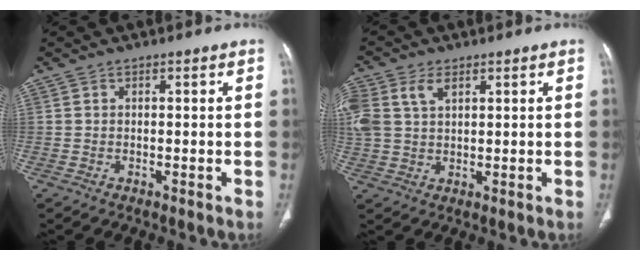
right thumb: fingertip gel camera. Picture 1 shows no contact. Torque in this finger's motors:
{"motor_torque": [0.10, 0.09, 0.03, 0.40, 0.15]}